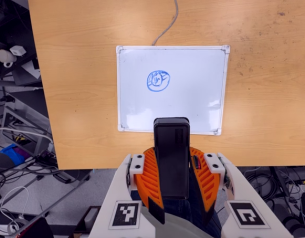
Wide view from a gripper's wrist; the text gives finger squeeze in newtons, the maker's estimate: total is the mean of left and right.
{"total": 11.0, "left": 8.6, "right": 13.4}